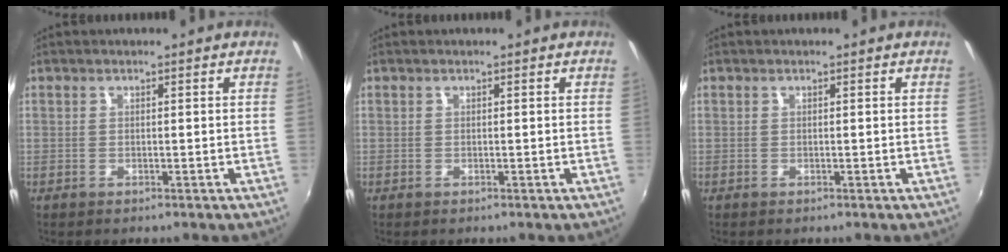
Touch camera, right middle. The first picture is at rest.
{"total": 0.0}
{"total": 0.0}